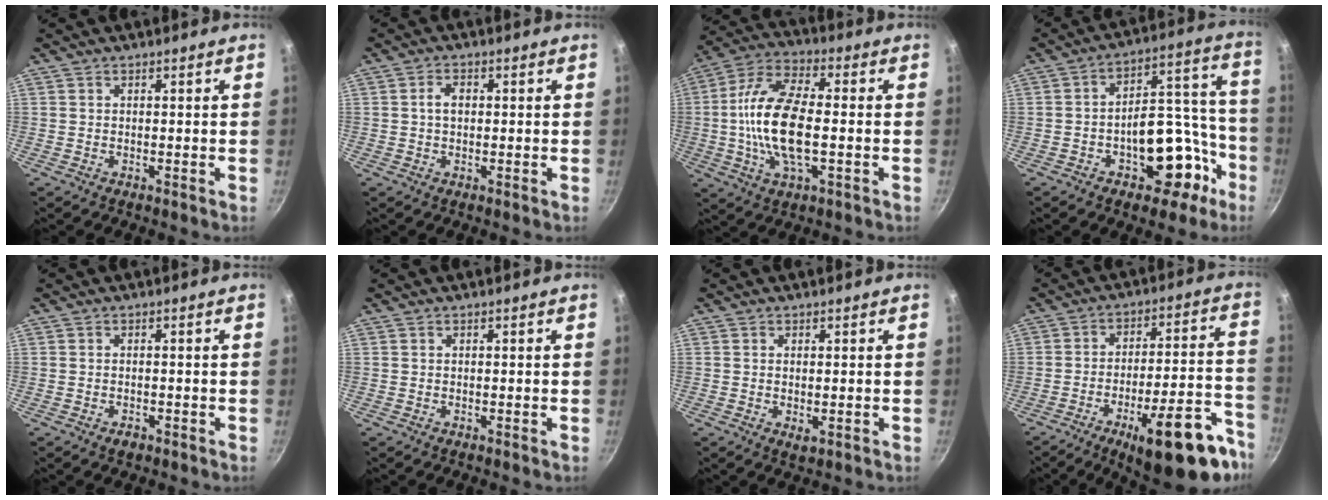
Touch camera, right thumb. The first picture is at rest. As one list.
[{"total": 2.7, "force": [0.2, 1.8, 2.0], "torque": [-0.027, 0.008, 0.001]}, {"total": 16.2, "force": [-1.4, 7.0, 14.5], "torque": [-0.280, 0.024, -0.041]}, {"total": 16.0, "force": [-6.8, 9.5, 11.0], "torque": [-0.083, 0.089, -0.087]}, {"total": 1.6, "force": [-1.0, 0.9, 0.9], "torque": [-0.017, 0.005, -0.012]}, {"total": 0.0}, {"total": 1.8, "force": [-0.1, 0.9, 1.6], "torque": [-0.027, -0.007, -0.001]}, {"total": 21.2, "force": [-12.3, 6.8, 15.8], "torque": [-0.176, 0.074, -0.172]}]